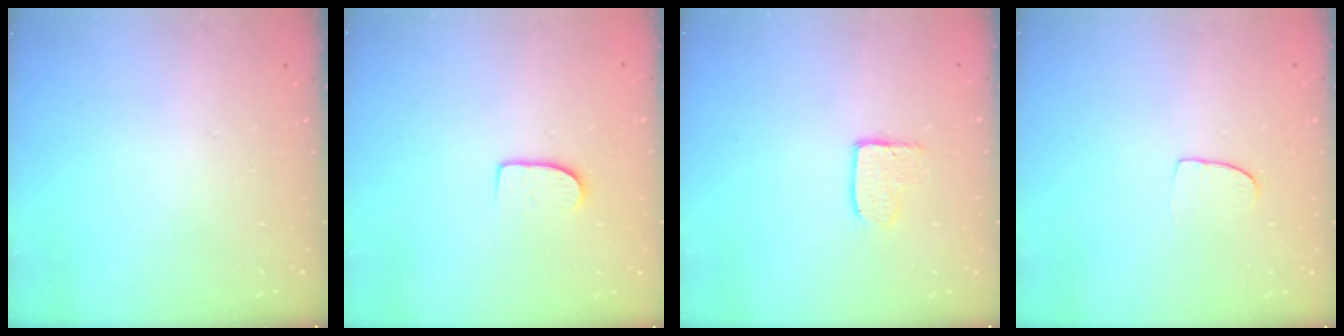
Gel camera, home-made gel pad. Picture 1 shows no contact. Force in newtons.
{"total": 7.3, "press": 7.3, "slide": 0.6}
{"total": 3.7, "press": 3.7, "slide": 0.2}
{"total": 4.8, "press": 4.8, "slide": 0.4}